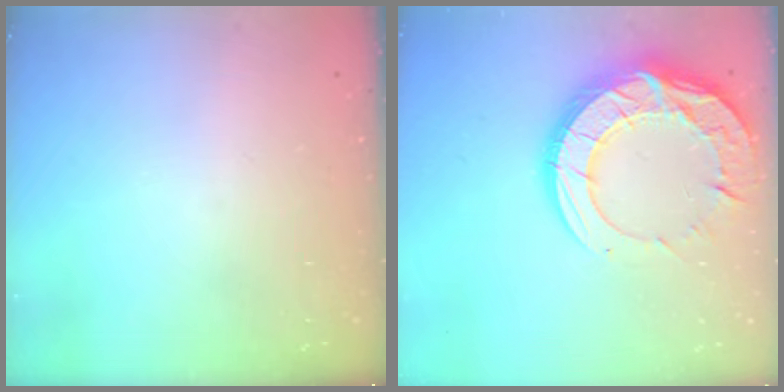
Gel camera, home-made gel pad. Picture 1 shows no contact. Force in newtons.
{"total": 22.6, "press": 22.6, "slide": 1.6}